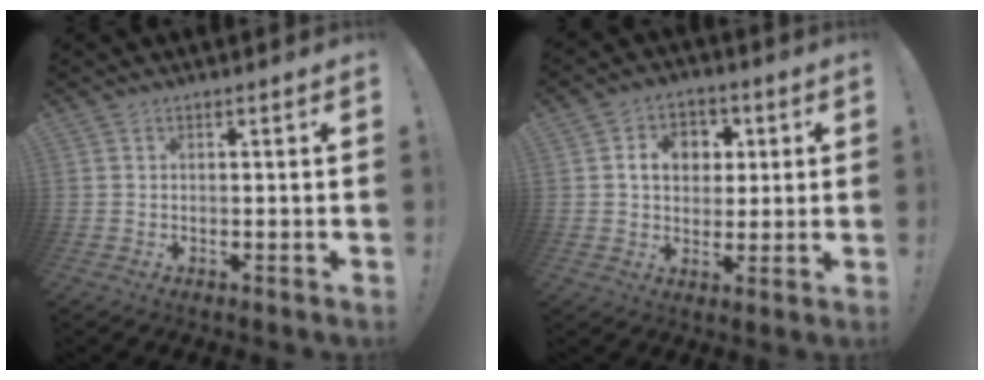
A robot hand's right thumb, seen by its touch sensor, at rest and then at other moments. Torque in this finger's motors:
{"motor_torque": [1.21, 1.40, 0.29, -0.23, 0.01]}